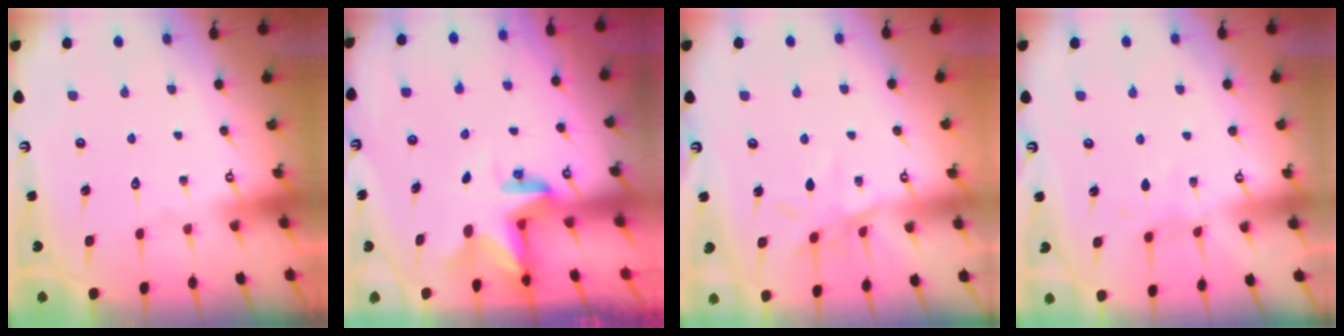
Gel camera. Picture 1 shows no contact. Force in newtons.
{"total": 3.4, "press": 3.4, "slide": 0.2}
{"total": 8.4, "press": 8.3, "slide": 0.6}
{"total": 4.7, "press": 4.6, "slide": 0.6}